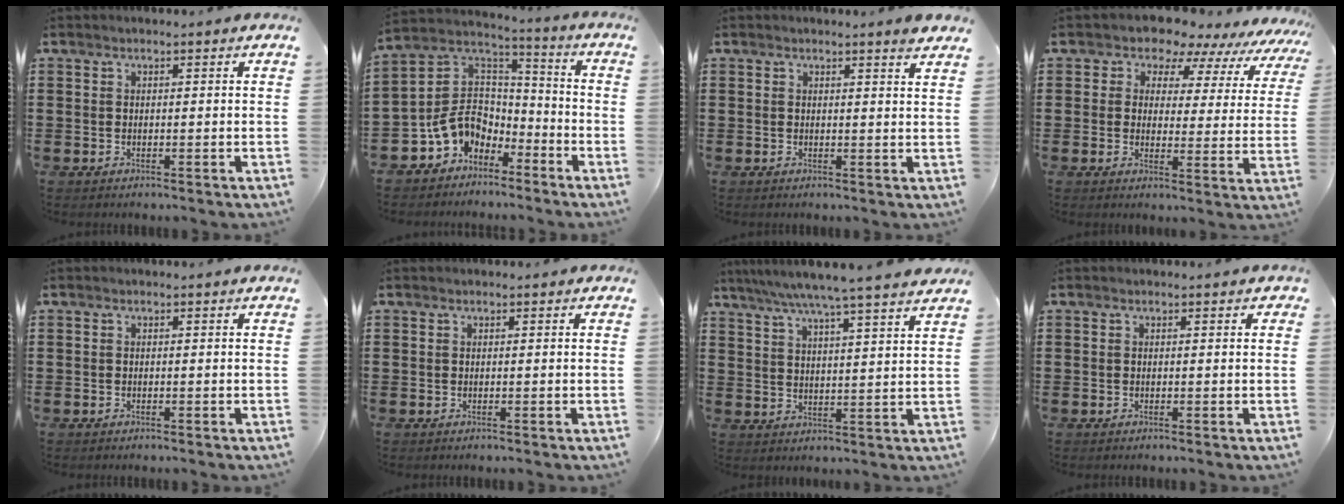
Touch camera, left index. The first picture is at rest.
{"total": 7.7, "force": [-3.6, 6.4, 2.4], "torque": [-0.083, 0.002, -0.072]}
{"total": 1.9, "force": [1.7, -0.2, 0.9], "torque": [-0.021, -0.001, 0.033]}
{"total": 6.3, "force": [5.7, 2.6, 0.8], "torque": [-0.047, -0.037, 0.100]}
{"total": 0.0}
{"total": 0.0}
{"total": 6.4, "force": [5.5, -1.0, 3.1], "torque": [-0.080, -0.032, 0.092]}
{"total": 0.0}